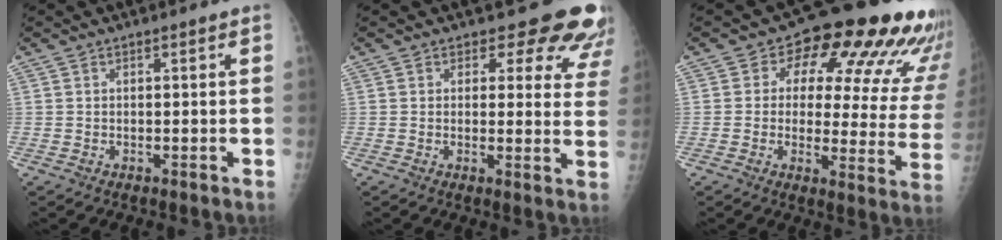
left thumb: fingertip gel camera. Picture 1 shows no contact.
{"total": 11.5, "force": [10.1, 5.1, 2.4], "torque": [0.034, -0.061, 0.083]}
{"total": 21.0, "force": [11.5, 9.4, 14.8], "torque": [-0.141, -0.040, 0.130]}